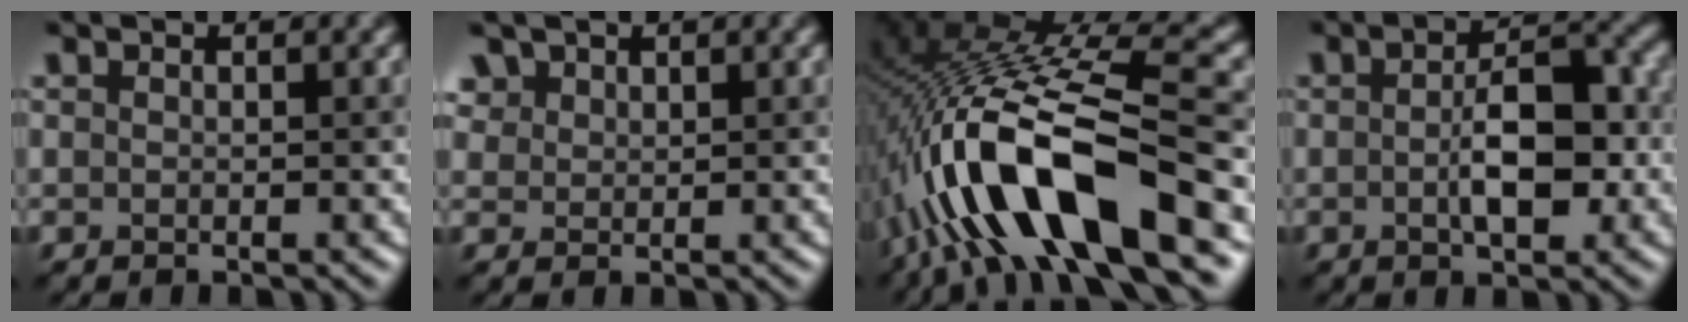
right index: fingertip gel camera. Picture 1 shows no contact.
{"total": 3.0, "force": [2.0, 2.0, 0.8], "torque": [-0.033, 0.002, 0.046]}
{"total": 14.1, "force": [-4.7, 4.0, 12.7], "torque": [-0.240, 0.017, -0.076]}
{"total": 5.5, "force": [-0.6, 2.3, 4.9], "torque": [-0.083, 0.003, -0.013]}